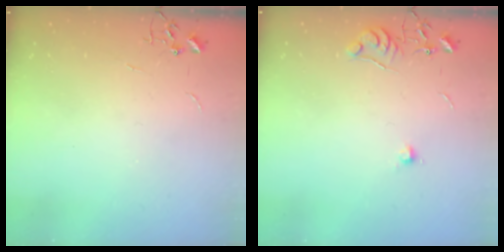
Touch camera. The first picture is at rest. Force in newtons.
{"total": 7.7, "press": 7.7, "slide": 0.8}